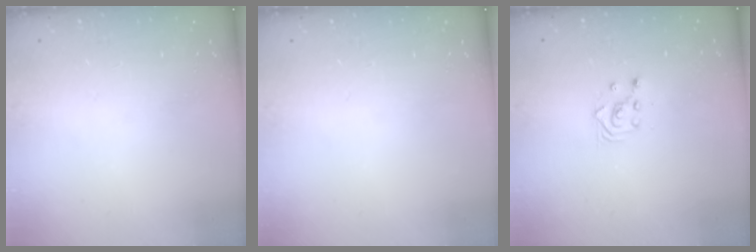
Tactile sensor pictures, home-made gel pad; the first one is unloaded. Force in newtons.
{"total": 0.0}
{"total": 2.3, "press": 2.3, "slide": 0.3}